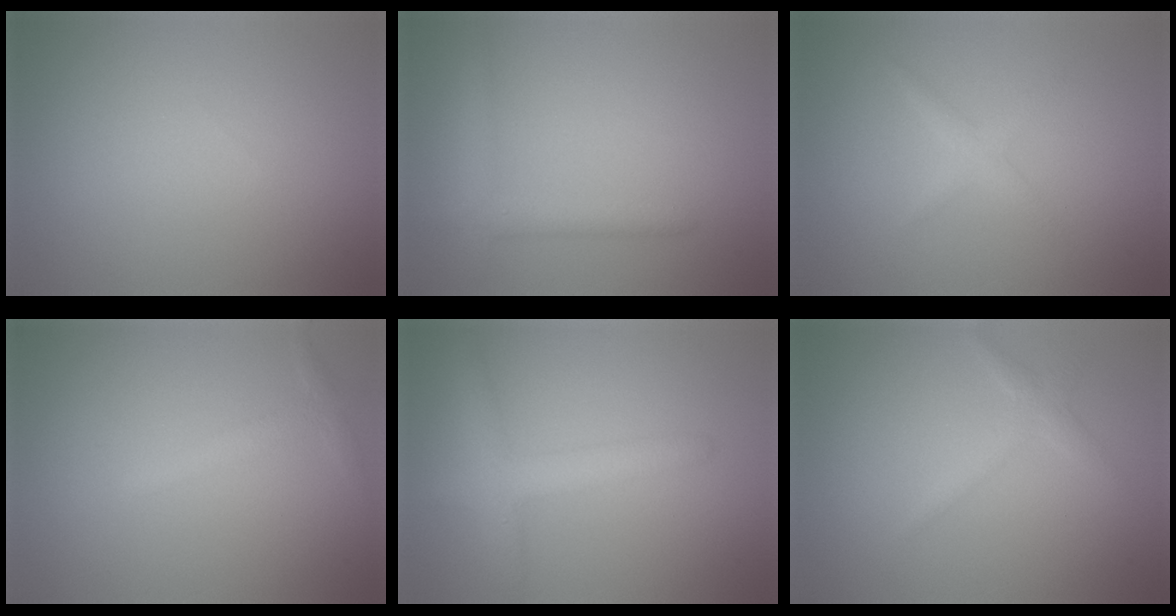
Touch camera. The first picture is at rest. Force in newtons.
{"total": 2.3, "press": 2.3, "slide": 0.1}
{"total": 1.3, "press": 1.3, "slide": 0.1}
{"total": 1.6, "press": 1.6, "slide": 0.1}
{"total": 3.7, "press": 3.7, "slide": 0.3}
{"total": 1.7, "press": 1.6, "slide": 0.1}